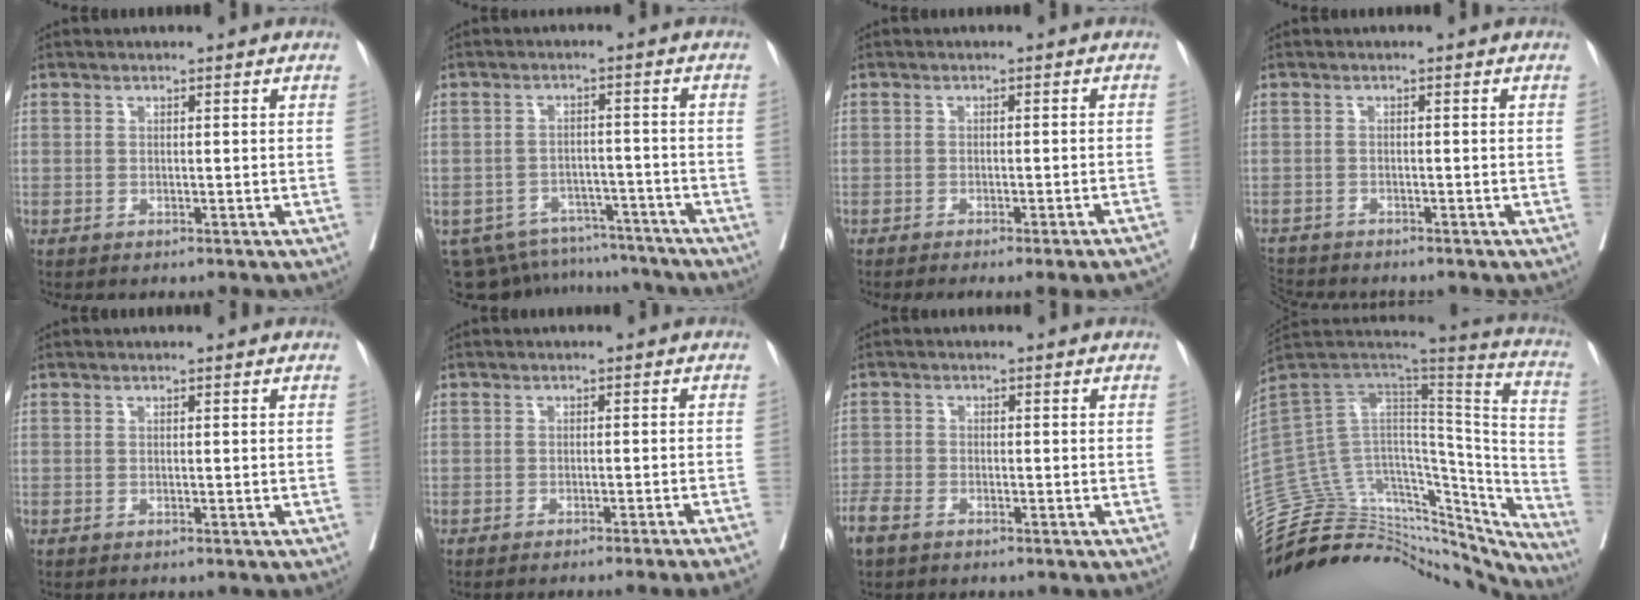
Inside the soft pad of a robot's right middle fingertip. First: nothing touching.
{"total": 12.5, "force": [-11.5, 4.6, 1.7], "torque": [-0.033, 0.018, -0.151]}
{"total": 10.5, "force": [-9.3, 0.1, 4.9], "torque": [-0.045, -0.013, -0.108]}
{"total": 3.3, "force": [-3.3, 0.5, -0.3], "torque": [0.001, -0.015, -0.060]}
{"total": 0.0}
{"total": 8.0, "force": [-6.9, -2.1, 3.4], "torque": [-0.016, -0.019, -0.087]}
{"total": 3.4, "force": [-2.6, 1.5, 1.7], "torque": [-0.042, -0.006, -0.050]}
{"total": 39.5, "force": [-35.4, 12.5, 12.5], "torque": [-0.195, 0.010, -0.477]}